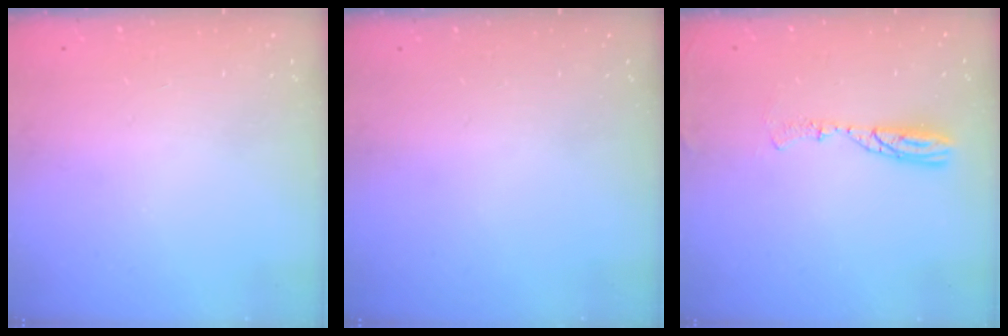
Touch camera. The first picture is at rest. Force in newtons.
{"total": 0.0}
{"total": 7.4, "press": 7.2, "slide": 1.5}